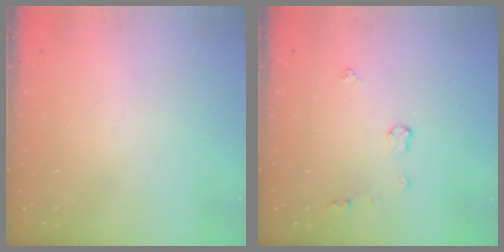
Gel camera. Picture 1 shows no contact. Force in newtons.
{"total": 4.9, "press": 4.8, "slide": 0.7}